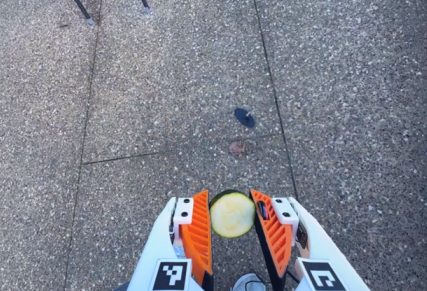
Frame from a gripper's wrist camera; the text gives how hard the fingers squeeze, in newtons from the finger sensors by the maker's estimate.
{"total": 10.8, "left": 10.8, "right": 10.7}